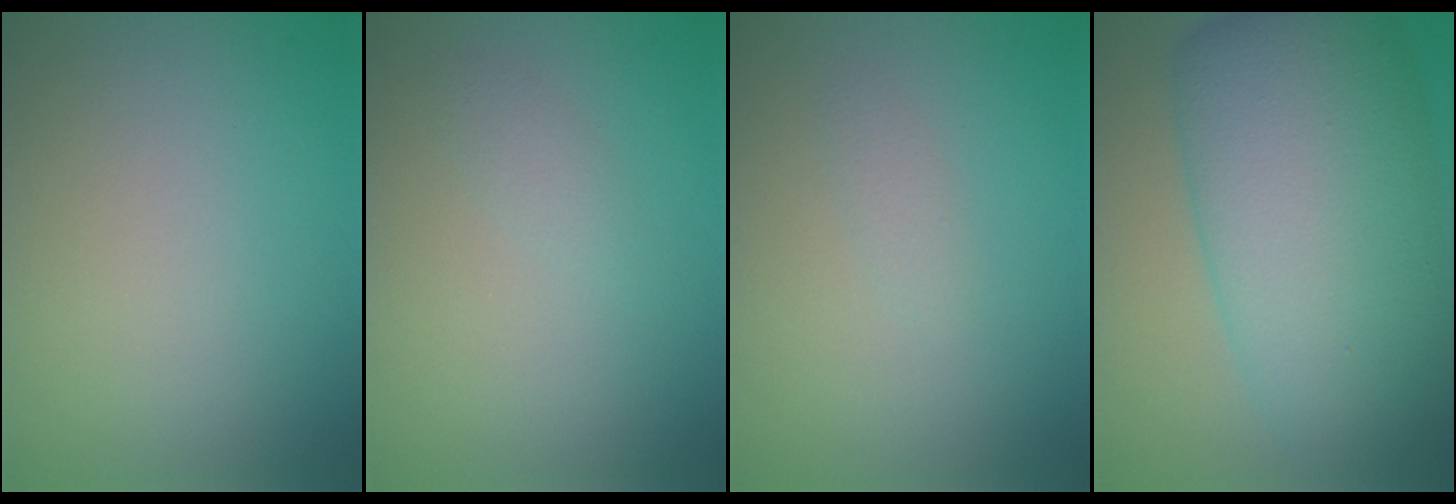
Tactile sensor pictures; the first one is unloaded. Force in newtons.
{"total": 1.0, "press": 1.0, "slide": 0.1}
{"total": 0.8, "press": 0.8, "slide": 0.1}
{"total": 14.1, "press": 14.1, "slide": 0.1}